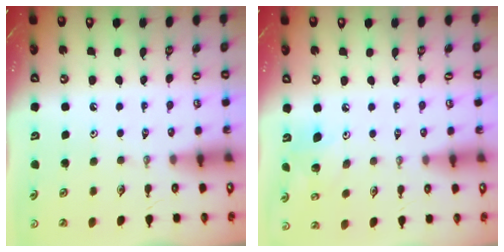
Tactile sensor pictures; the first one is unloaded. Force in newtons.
{"total": 8.6, "press": 8.4, "slide": 1.7}